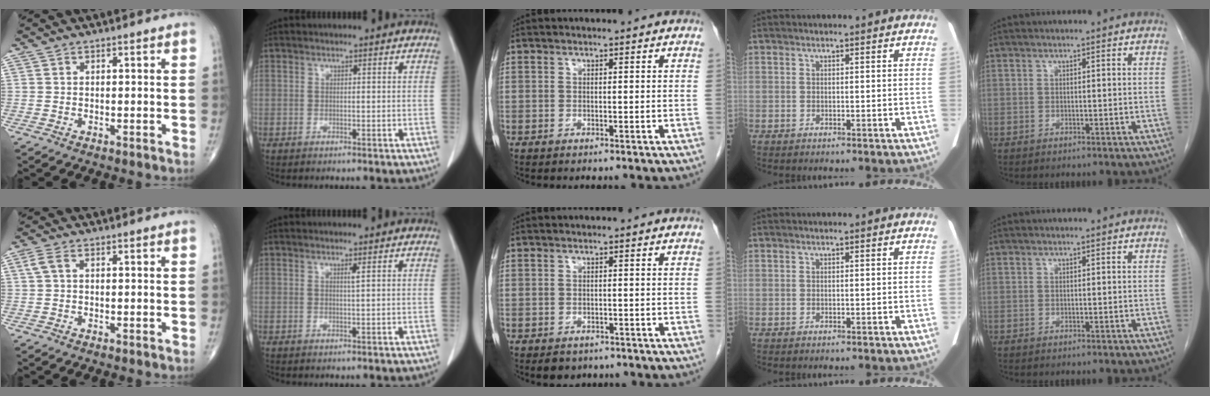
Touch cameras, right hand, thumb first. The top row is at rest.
{"thumb": {"total": 2.1, "force": [0.5, 1.0, 1.8], "torque": [-0.047, 0.012, 0.011]}, "index": {"total": 0.7, "force": [0.3, -0.2, 0.6], "torque": [-0.018, -0.004, 0.010]}, "middle": {"total": 2.7, "force": [-2.0, 1.7, 0.7], "torque": [-0.010, 0.001, -0.021]}}